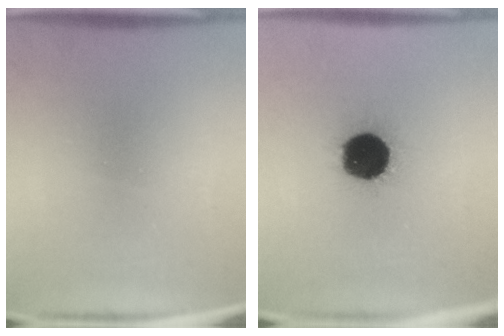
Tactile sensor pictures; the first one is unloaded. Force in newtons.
{"total": 18.7}